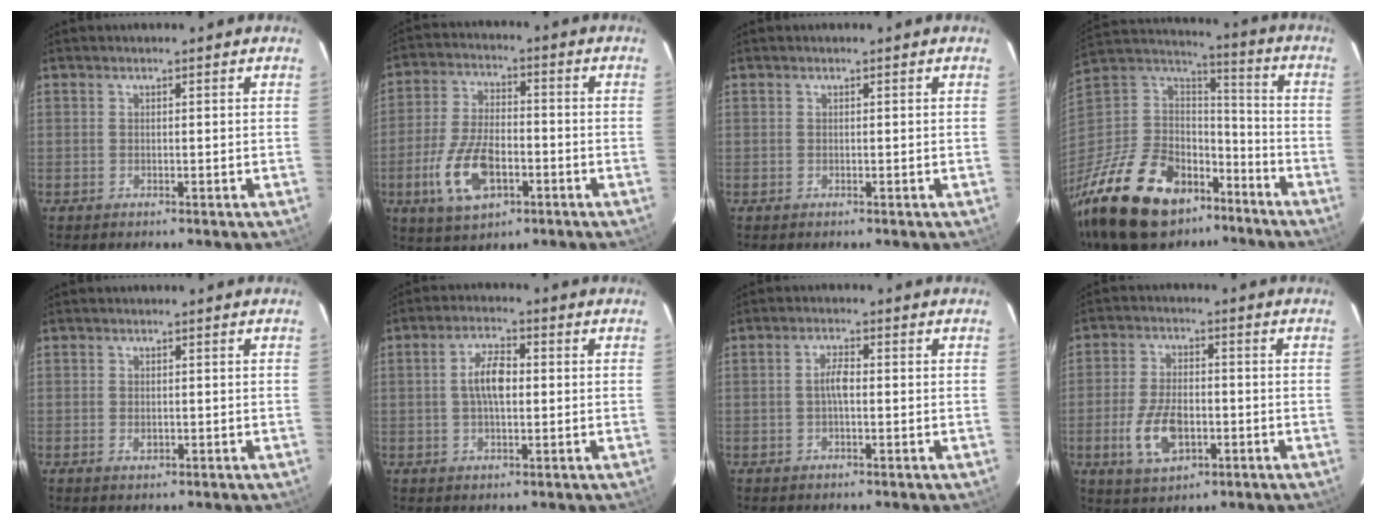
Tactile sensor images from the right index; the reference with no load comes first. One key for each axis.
{"total": 11.5, "fx": -3.9, "fy": 6.1, "fz": 9.0, "tx": -0.193, "ty": -0.007, "tz": -0.063}
{"total": 0.0}
{"total": 30.0, "fx": -19.3, "fy": 16.7, "fz": 15.8, "tx": -0.357, "ty": 0.003, "tz": -0.305}
{"total": 1.2, "fx": -0.3, "fy": 1.0, "fz": 0.7, "tx": -0.010, "ty": -0.001, "tz": -0.004}
{"total": 5.9, "fx": 0.3, "fy": 2.5, "fz": 5.3, "tx": -0.100, "ty": 0.012, "tz": 0.005}
{"total": 2.8, "fx": -0.3, "fy": 0.9, "fz": 2.6, "tx": -0.051, "ty": 0.007, "tz": -0.005}
{"total": 9.7, "fx": -3.0, "fy": 5.3, "fz": 7.5, "tx": -0.160, "ty": -0.005, "tz": -0.048}